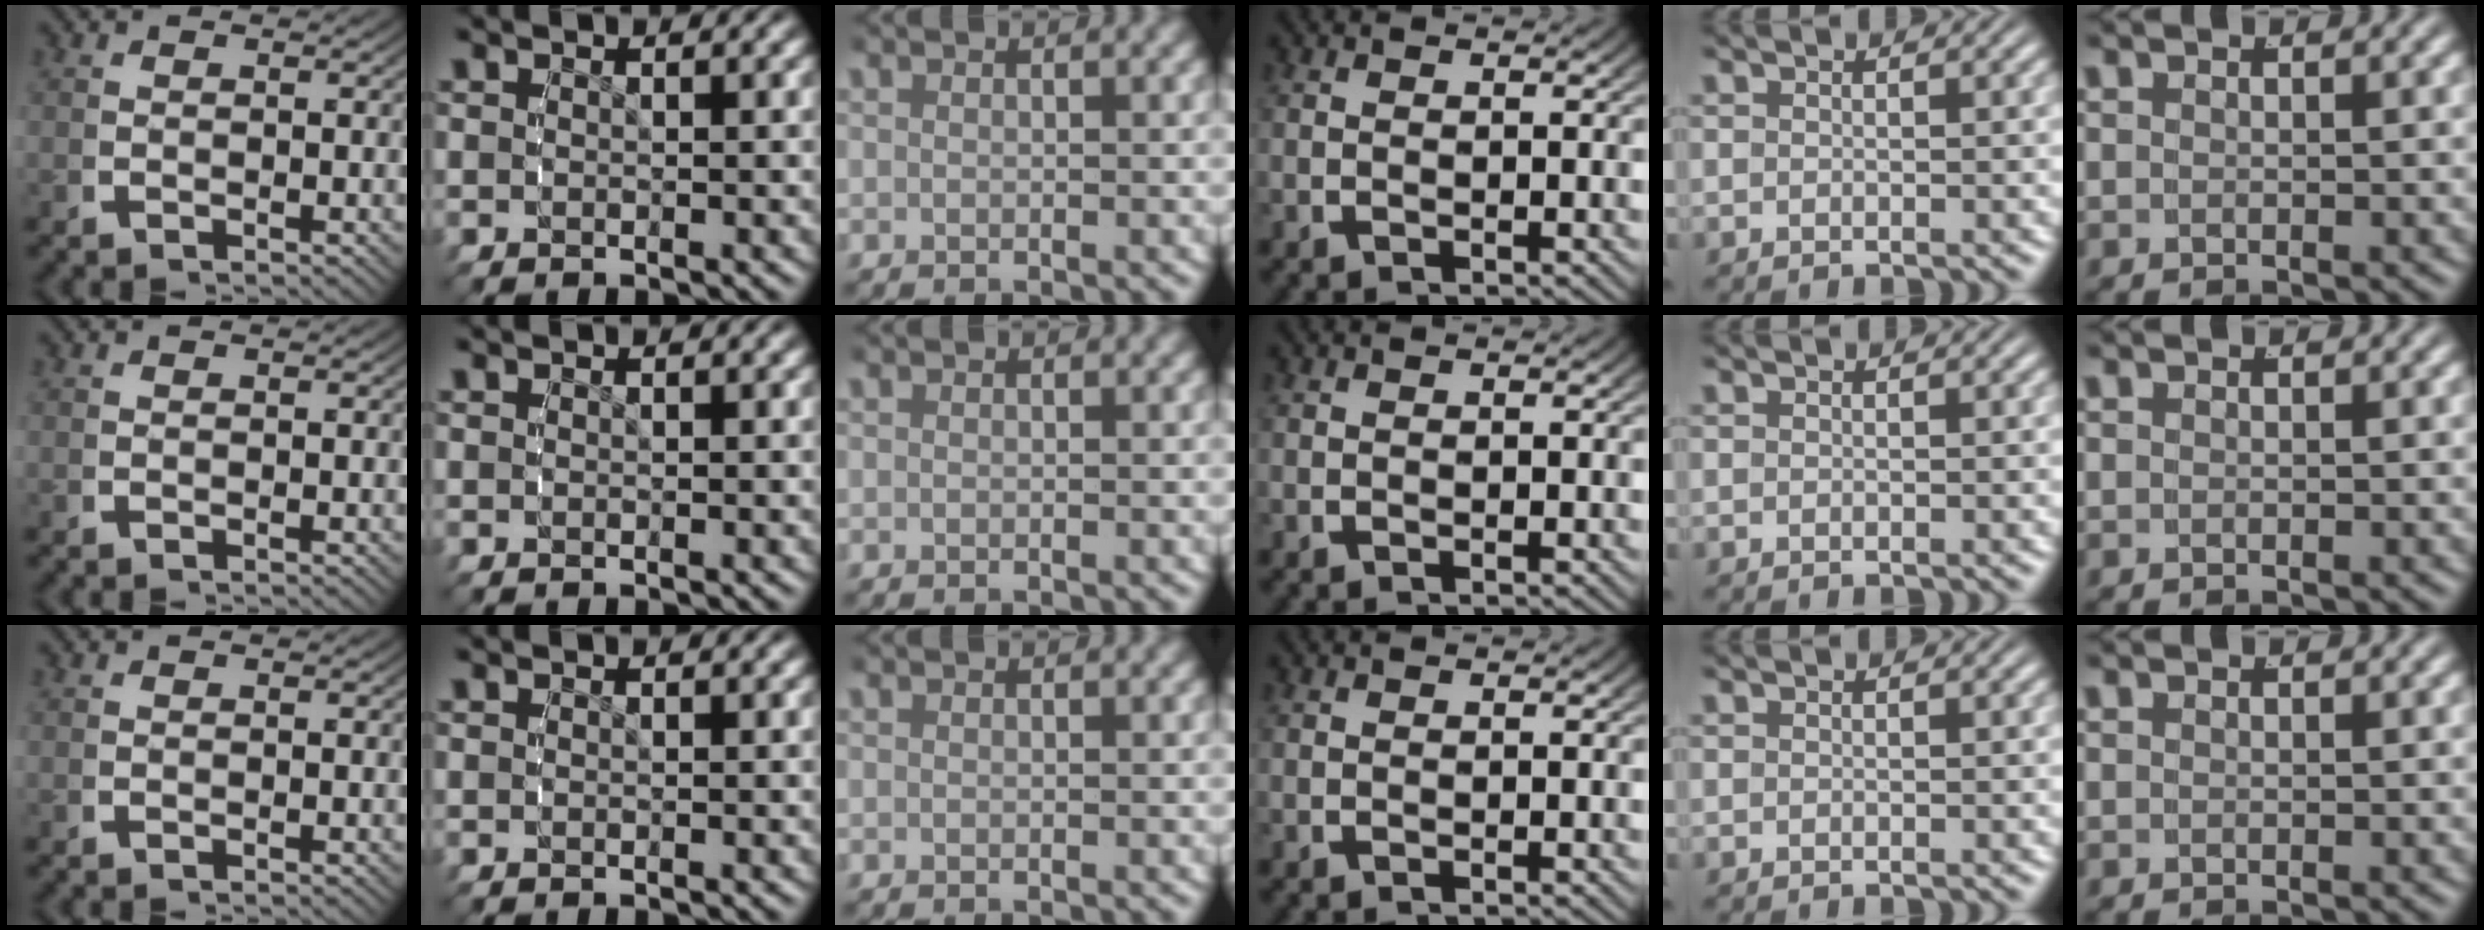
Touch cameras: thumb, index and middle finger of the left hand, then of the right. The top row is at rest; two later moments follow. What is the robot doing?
{"motion": "reach", "object": "backpack"}